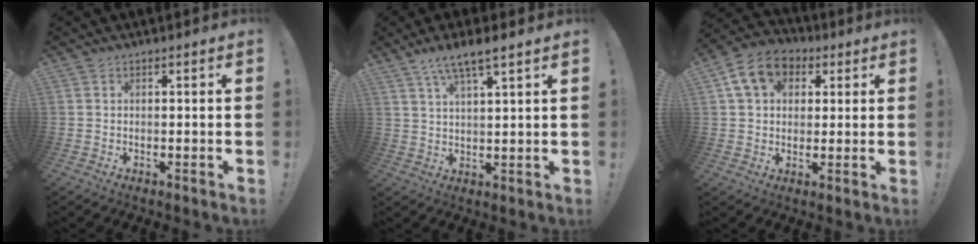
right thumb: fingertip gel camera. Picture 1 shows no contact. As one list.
[{"total": 6.5, "force": [4.8, 0.5, 4.4], "torque": [-0.078, -0.023, 0.081]}, {"total": 12.0, "force": [4.6, 9.1, 6.4], "torque": [-0.102, -0.005, 0.091]}]